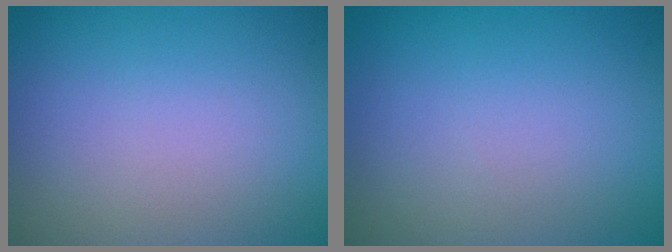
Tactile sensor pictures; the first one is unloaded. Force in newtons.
{"total": 0.0}